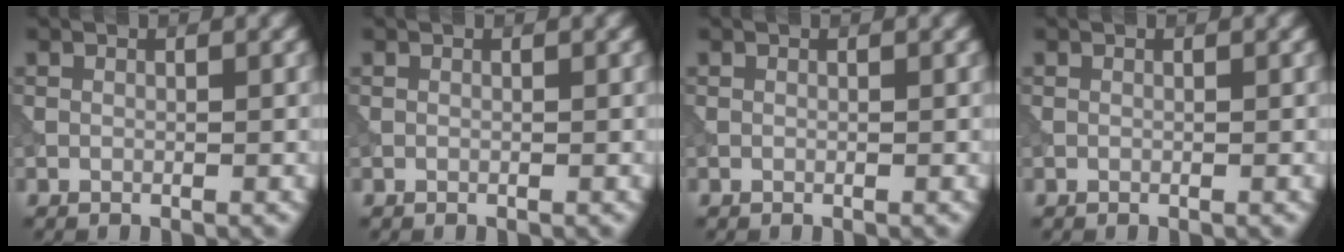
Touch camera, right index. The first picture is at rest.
{"total": 0.0}
{"total": 0.0}
{"total": 0.0}